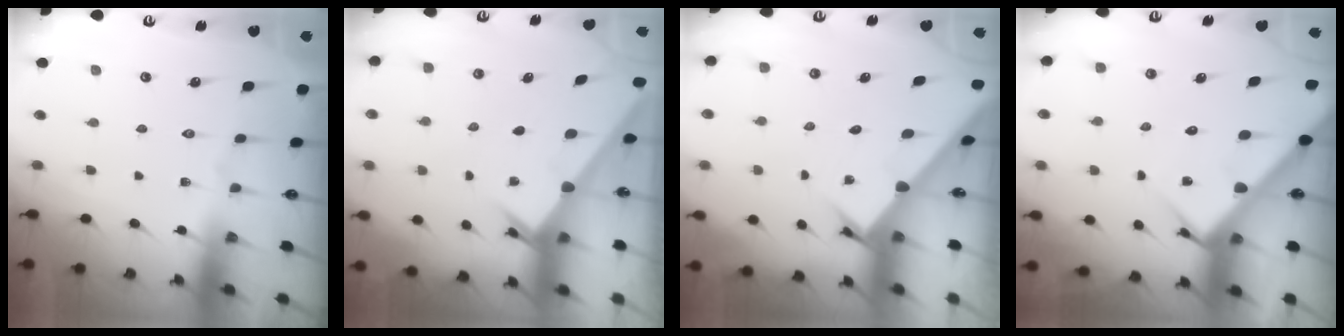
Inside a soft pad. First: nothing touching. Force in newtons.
{"total": 2.3, "press": 2.3, "slide": 0.3}
{"total": 1.9, "press": 1.9, "slide": 0.1}
{"total": 4.3, "press": 4.3, "slide": 0.5}